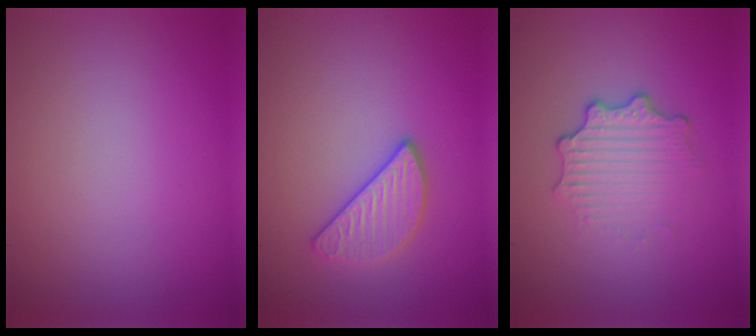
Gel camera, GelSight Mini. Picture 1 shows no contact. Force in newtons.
{"total": 2.8, "press": 2.6, "slide": 0.9}
{"total": 3.3, "press": 2.5, "slide": 2.2}